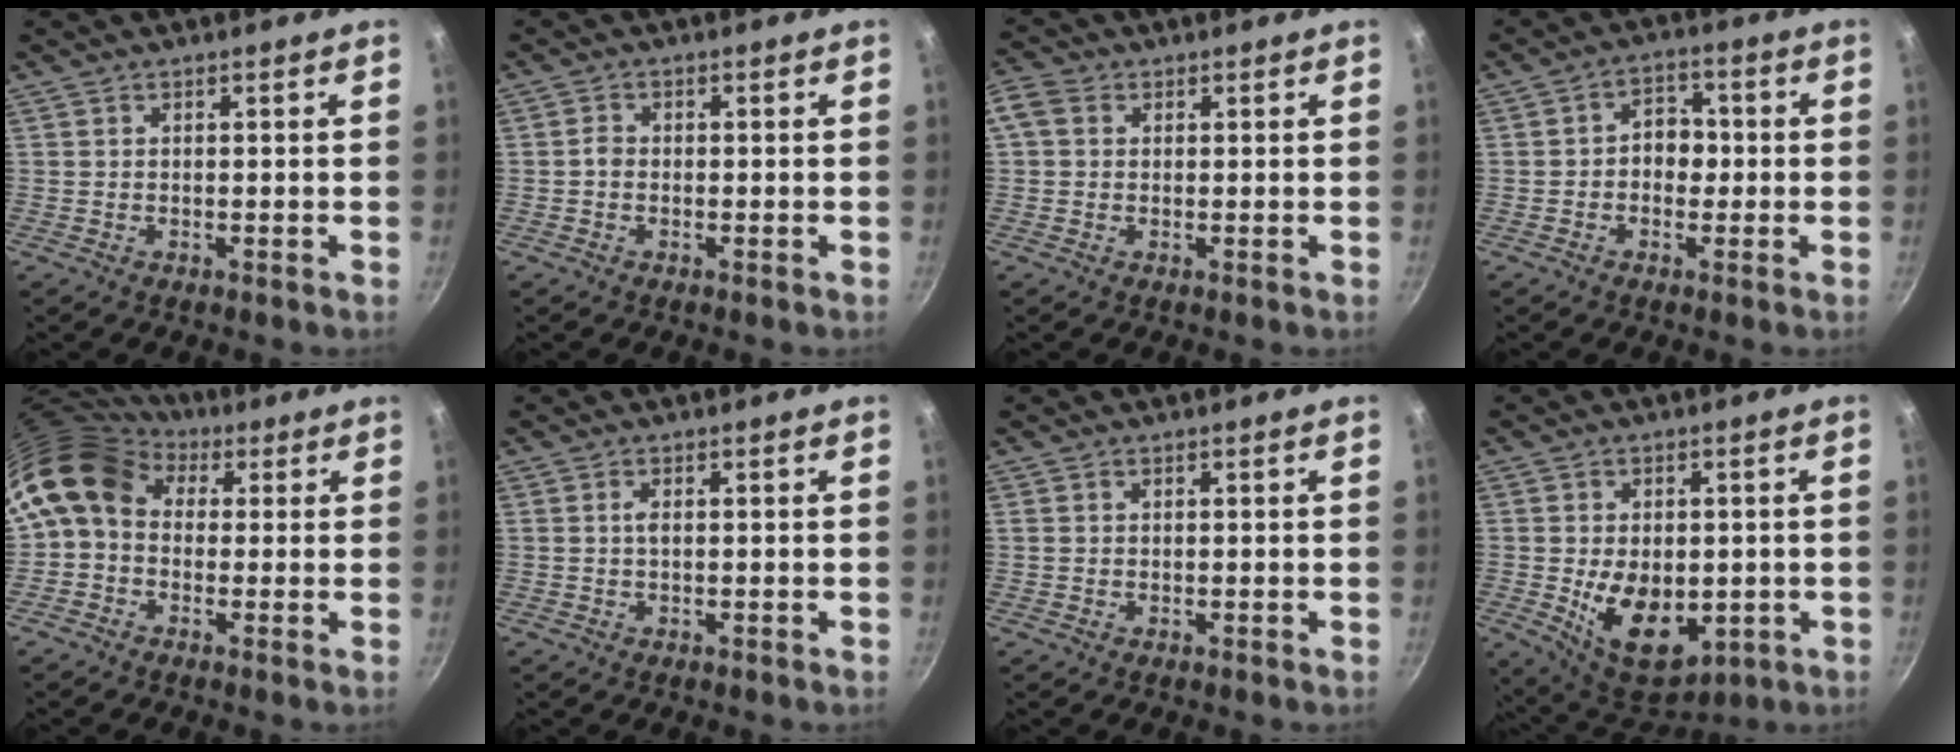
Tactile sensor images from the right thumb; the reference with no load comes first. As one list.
[{"total": 1.4, "force": [-0.5, 1.1, 0.8], "torque": [-0.012, 0.009, -0.010]}, {"total": 4.3, "force": [1.0, 3.4, 2.3], "torque": [-0.047, 0.010, 0.006]}, {"total": 5.3, "force": [-0.5, 4.1, 3.3], "torque": [-0.013, 0.015, -0.017]}, {"total": 10.5, "force": [2.5, 8.3, 5.9], "torque": [-0.093, 0.015, 0.020]}, {"total": 1.1, "force": [0.1, 0.4, 1.0], "torque": [-0.021, 0.002, 0.000]}, {"total": 0.6, "force": [0.2, 0.5, 0.3], "torque": [-0.004, 0.003, 0.002]}, {"total": 13.6, "force": [-2.2, 8.8, 10.2], "torque": [-0.127, -0.014, -0.013]}]